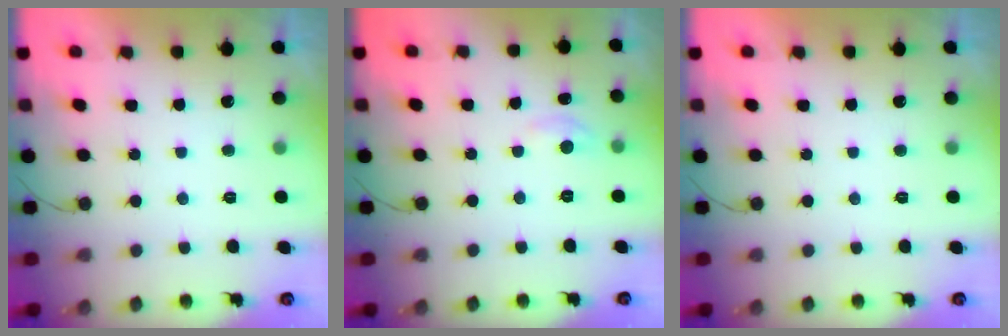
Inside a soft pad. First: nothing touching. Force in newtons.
{"total": 2.8, "press": 2.8, "slide": 0.4}
{"total": 0.0}